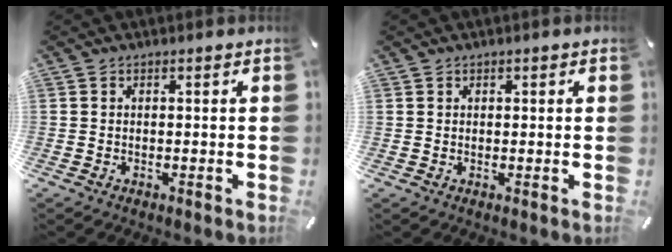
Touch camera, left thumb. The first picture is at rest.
{"total": 0.8, "force": [0.4, 0.7, 0.0], "torque": [0.002, 0.003, 0.007]}